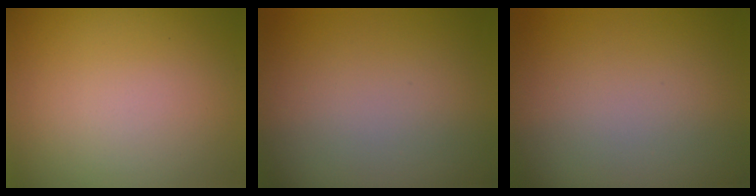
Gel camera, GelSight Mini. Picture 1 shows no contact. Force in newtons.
{"total": 0.0}
{"total": 0.0}